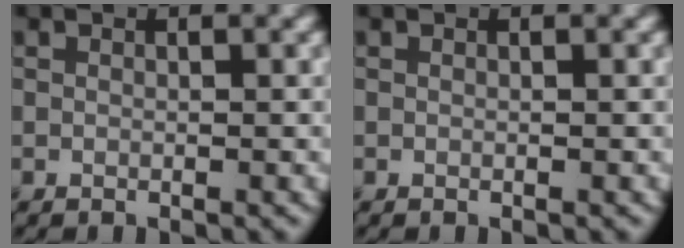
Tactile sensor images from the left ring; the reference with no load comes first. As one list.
[{"total": 0.0}]